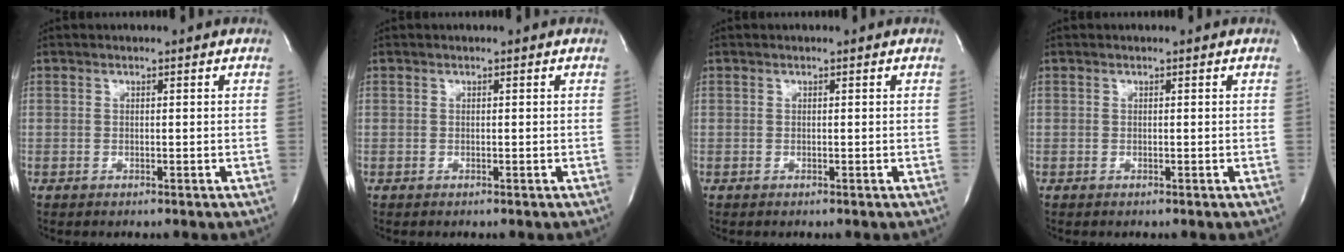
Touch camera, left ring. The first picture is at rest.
{"total": 0.0}
{"total": 0.0}
{"total": 0.0}